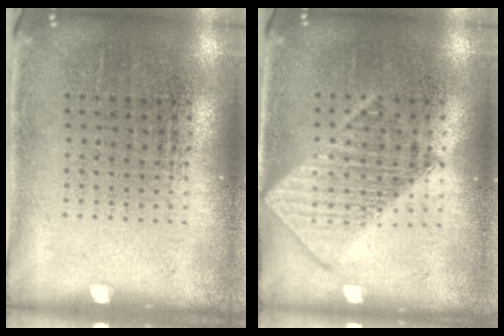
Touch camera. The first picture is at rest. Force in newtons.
{"total": 1.6, "press": 1.6, "slide": 0.2}